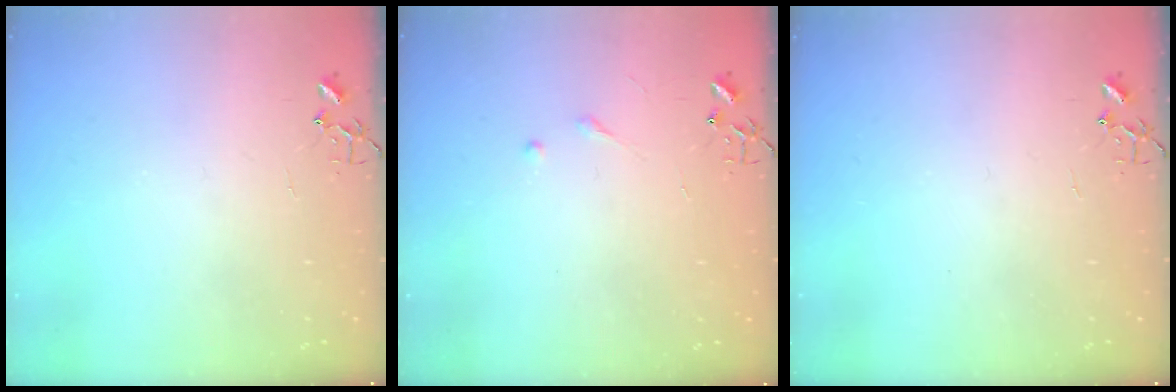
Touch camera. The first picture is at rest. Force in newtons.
{"total": 4.3, "press": 4.2, "slide": 0.4}
{"total": 0.0}